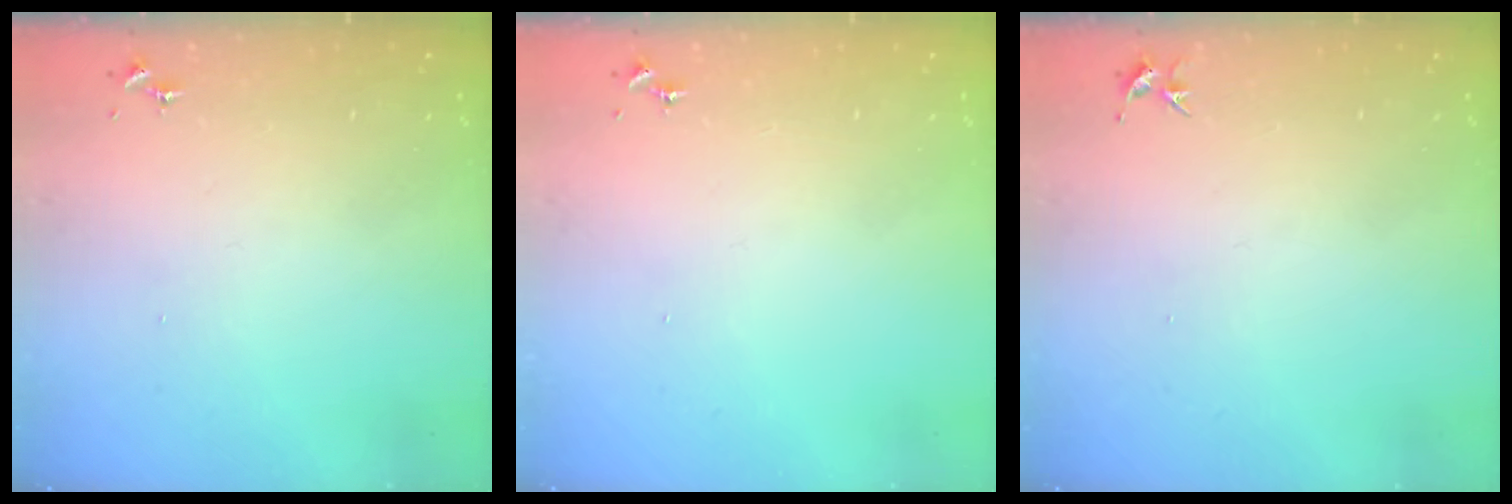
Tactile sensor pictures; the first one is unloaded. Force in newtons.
{"total": 0.0}
{"total": 3.4, "press": 3.4, "slide": 0.4}